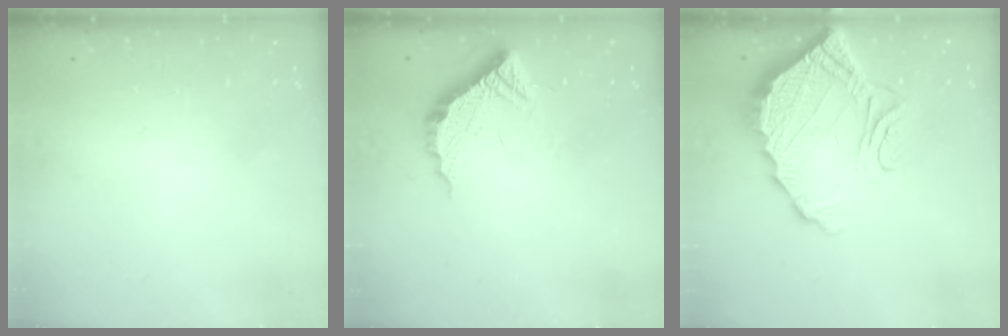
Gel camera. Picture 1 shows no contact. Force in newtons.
{"total": 12.5, "press": 12.4, "slide": 1.0}
{"total": 15.0, "press": 15.0, "slide": 1.4}